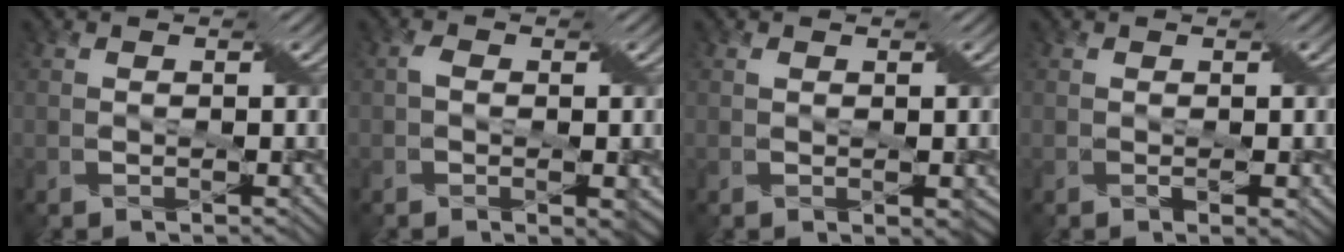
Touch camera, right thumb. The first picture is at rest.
{"total": 4.0, "force": [-0.7, 2.2, 3.3], "torque": [-0.051, -0.003, -0.011]}
{"total": 2.4, "force": [0.2, 1.5, 1.9], "torque": [-0.022, -0.004, 0.009]}
{"total": 1.4, "force": [-0.1, 0.6, 1.2], "torque": [-0.018, -0.005, 0.003]}